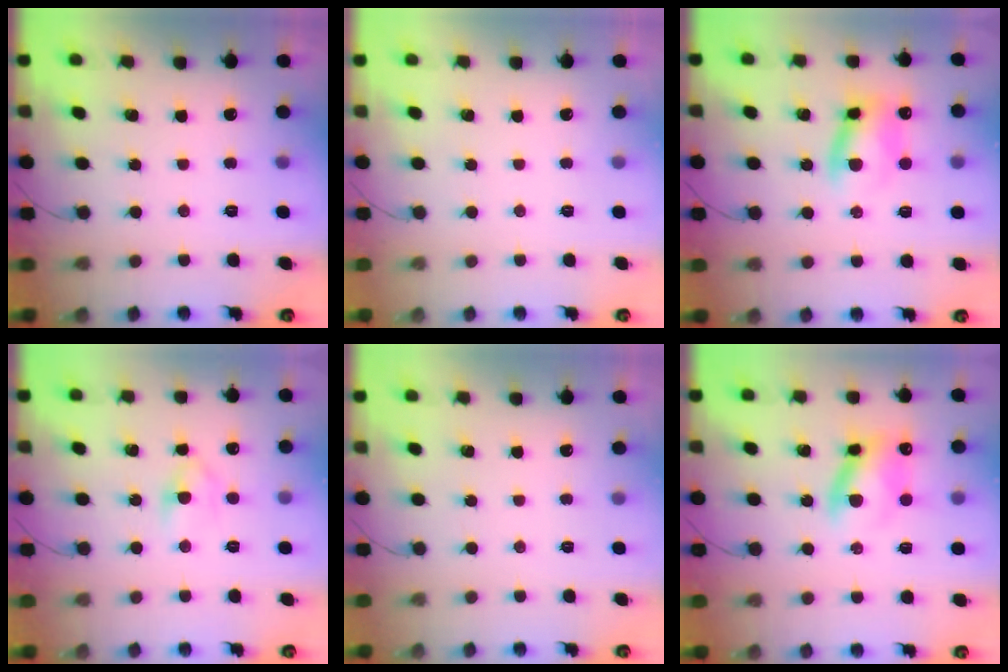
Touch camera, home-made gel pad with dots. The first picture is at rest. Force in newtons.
{"total": 0.0}
{"total": 10.0, "press": 9.8, "slide": 1.7}
{"total": 4.3, "press": 4.0, "slide": 1.5}
{"total": 0.0}
{"total": 10.8, "press": 10.6, "slide": 2.0}